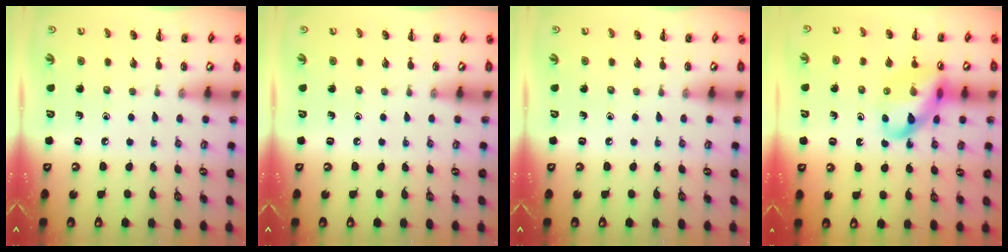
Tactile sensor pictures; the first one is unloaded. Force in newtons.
{"total": 0.0}
{"total": 0.0}
{"total": 14.4, "press": 14.2, "slide": 2.5}